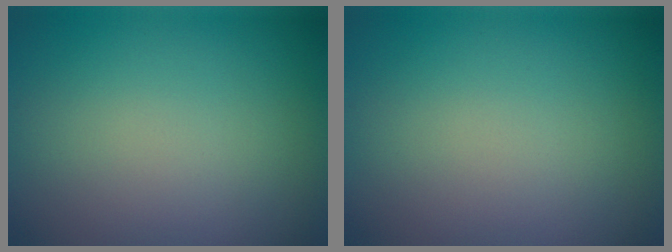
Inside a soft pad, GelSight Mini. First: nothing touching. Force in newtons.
{"total": 0.0}